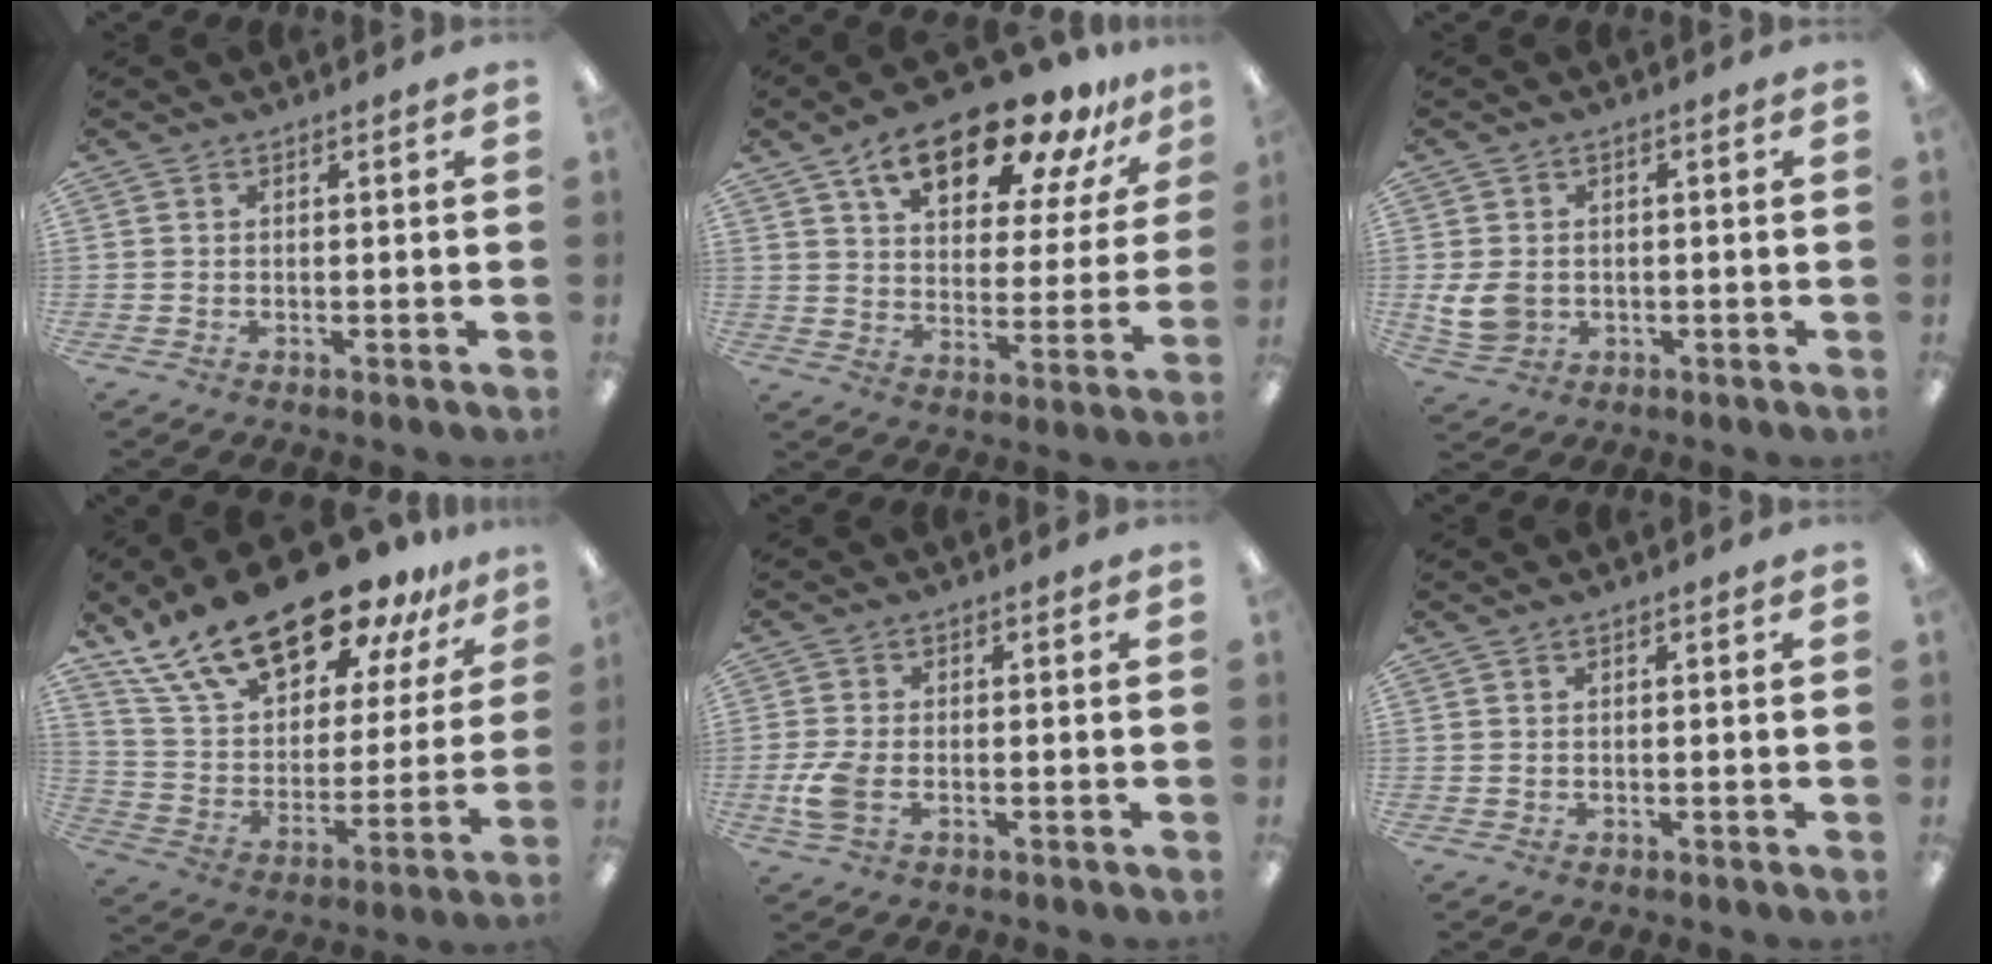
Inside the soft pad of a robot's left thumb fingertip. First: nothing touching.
{"total": 19.4, "force": [13.4, 8.3, 11.4], "torque": [-0.173, -0.073, 0.223]}
{"total": 6.3, "force": [-0.6, 5.0, 3.8], "torque": [-0.093, 0.004, -0.010]}
{"total": 25.4, "force": [18.7, 10.3, 13.7], "torque": [-0.243, -0.119, 0.325]}
{"total": 6.0, "force": [-1.6, 3.4, 4.6], "torque": [-0.105, -0.001, -0.032]}
{"total": 0.0}